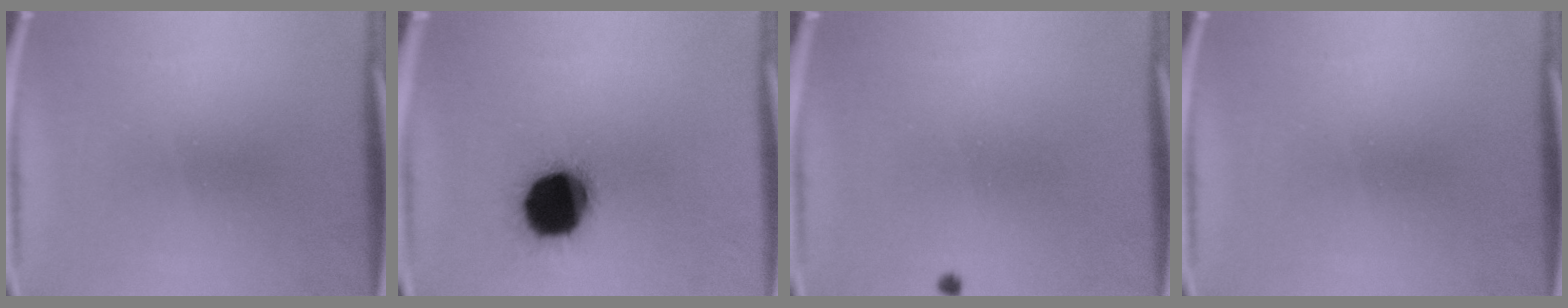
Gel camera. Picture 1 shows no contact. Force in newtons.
{"total": 19.4}
{"total": 0.5}
{"total": 0.0}